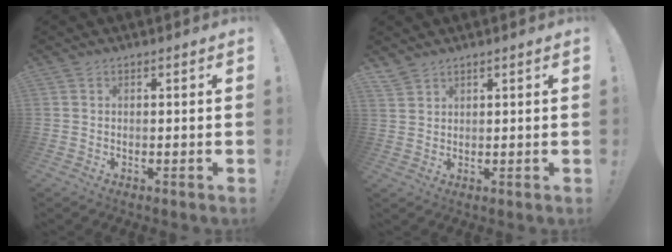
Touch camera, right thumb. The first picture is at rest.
{"total": 2.9, "force": [2.7, 0.9, 0.9], "torque": [-0.015, -0.017, 0.051]}